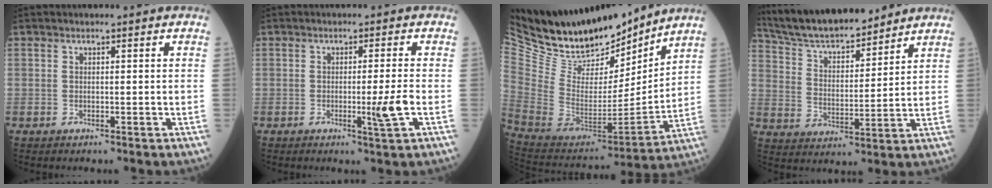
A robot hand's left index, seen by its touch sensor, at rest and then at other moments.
{"total": 3.7, "force": [-1.0, -0.8, 3.5], "torque": [-0.059, -0.010, -0.013]}
{"total": 19.4, "force": [17.8, 5.2, 5.9], "torque": [-0.126, -0.029, 0.311]}
{"total": 15.7, "force": [14.3, 2.7, 5.7], "torque": [-0.105, 0.018, 0.252]}